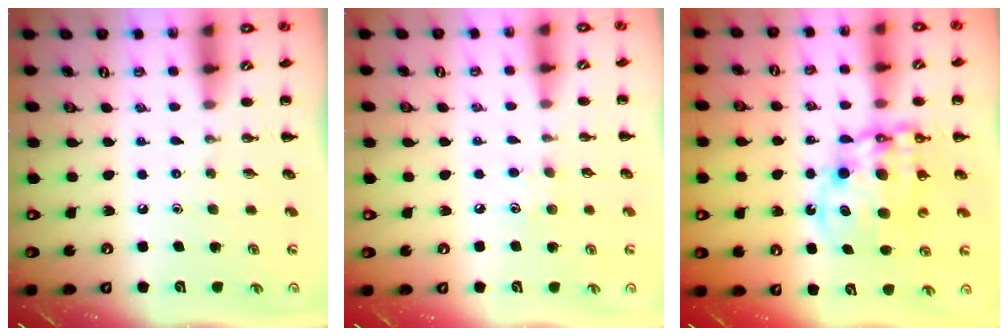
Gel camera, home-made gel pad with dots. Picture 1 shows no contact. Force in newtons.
{"total": 5.2, "press": 4.9, "slide": 1.6}
{"total": 13.1, "press": 12.8, "slide": 2.9}